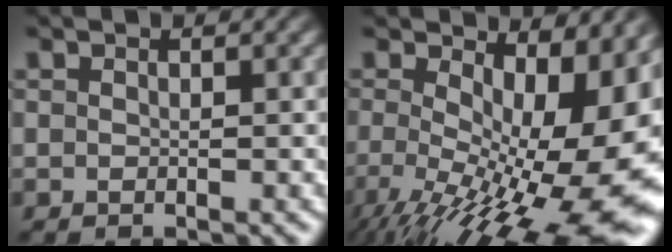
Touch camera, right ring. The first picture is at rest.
{"total": 14.0, "force": [-3.4, 7.2, 11.5], "torque": [-0.151, -0.053, -0.024]}